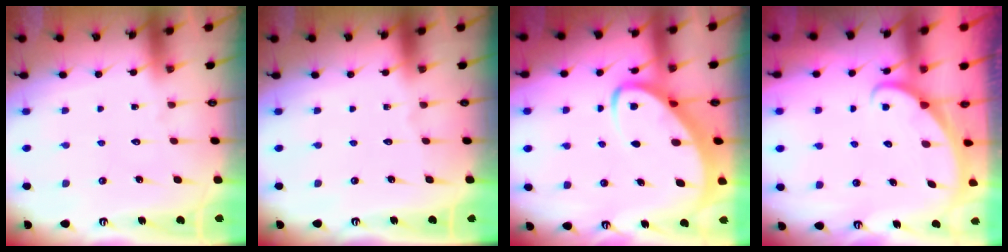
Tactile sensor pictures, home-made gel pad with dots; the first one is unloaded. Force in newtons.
{"total": 0.0}
{"total": 6.5, "press": 6.4, "slide": 0.8}
{"total": 1.9, "press": 1.9, "slide": 0.0}